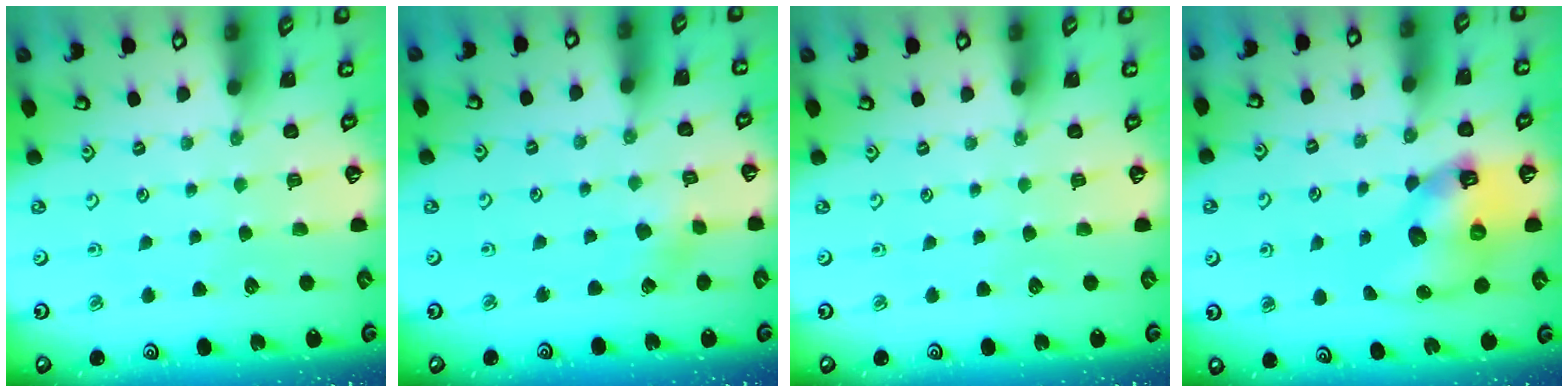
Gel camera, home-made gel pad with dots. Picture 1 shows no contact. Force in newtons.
{"total": 2.5, "press": 2.3, "slide": 0.8}
{"total": 0.0}
{"total": 10.5, "press": 10.4, "slide": 1.6}